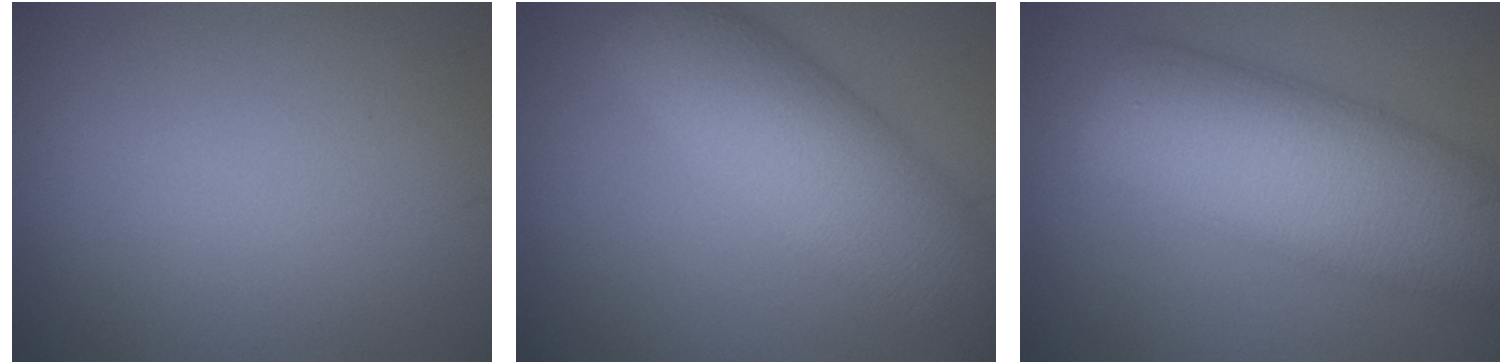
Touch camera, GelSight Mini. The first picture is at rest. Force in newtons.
{"total": 8.2, "press": 8.2, "slide": 0.3}
{"total": 11.6, "press": 11.6, "slide": 0.4}